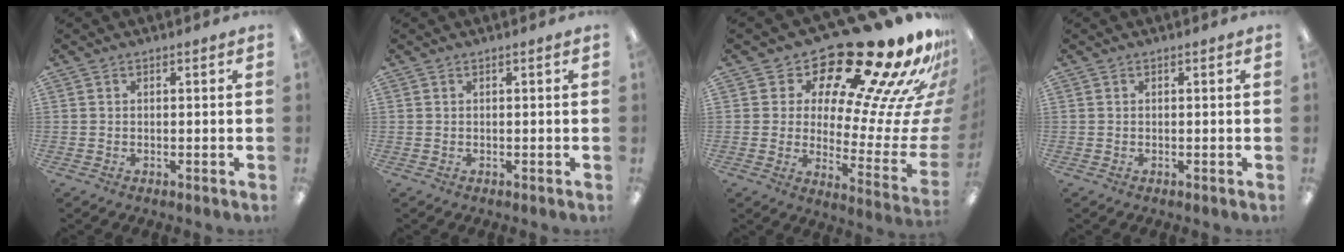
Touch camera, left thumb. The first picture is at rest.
{"total": 0.0}
{"total": 23.4, "force": [17.9, 6.1, 13.8], "torque": [-0.193, -0.153, 0.296]}
{"total": 0.0}